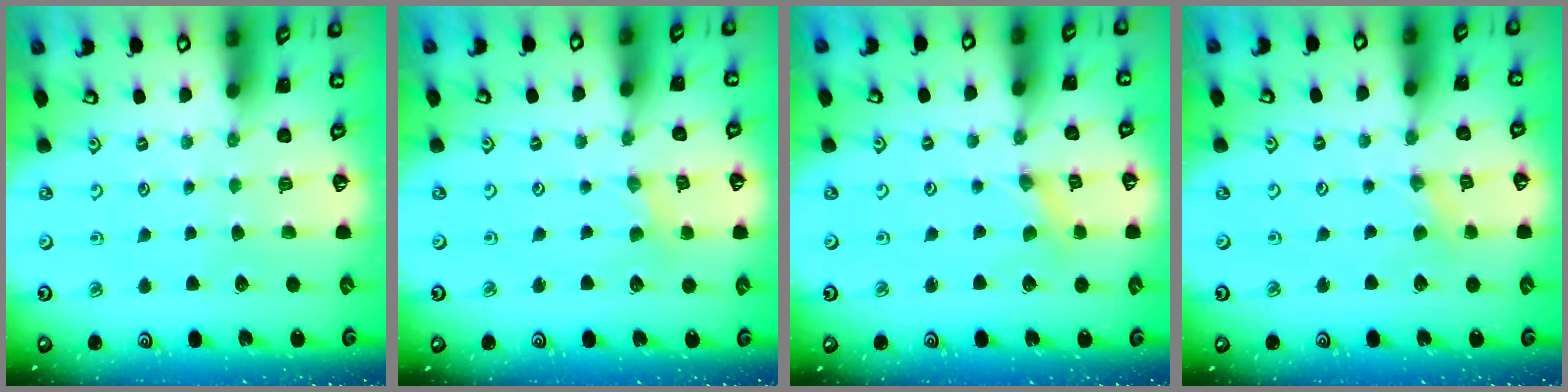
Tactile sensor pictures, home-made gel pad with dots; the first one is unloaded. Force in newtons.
{"total": 1.0, "press": 0.9, "slide": 0.3}
{"total": 0.0}
{"total": 1.8, "press": 1.8, "slide": 0.2}